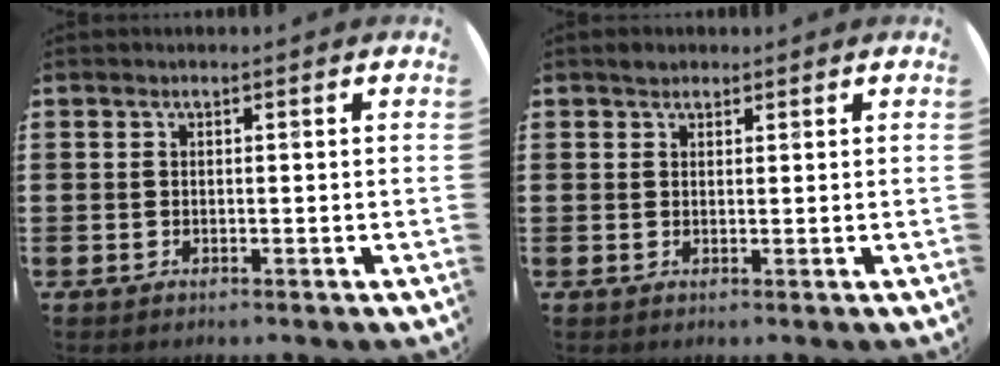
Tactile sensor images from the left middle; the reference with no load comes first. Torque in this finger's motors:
{"motor_torque": [0.27, -0.17, 0.01, 0.00]}